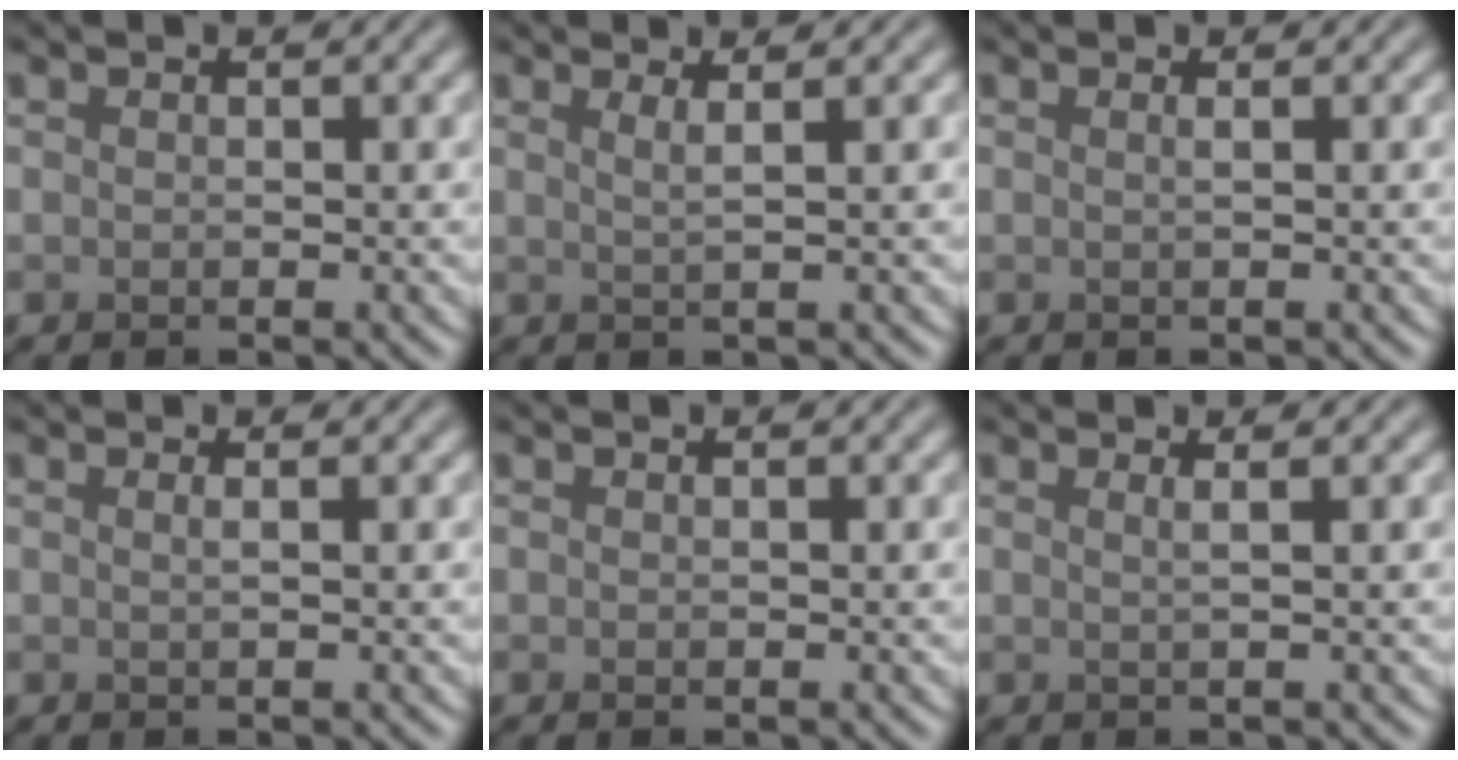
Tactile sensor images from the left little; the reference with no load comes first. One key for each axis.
{"total": 1.8, "fx": 0.8, "fy": 0.6, "fz": 1.5, "tx": -0.023, "ty": 0.004, "tz": 0.001}
{"total": 0.9, "fx": 0.2, "fy": 0.4, "fz": 0.8, "tx": -0.008, "ty": 0.001, "tz": -0.005}
{"total": 1.1, "fx": 0.3, "fy": 0.5, "fz": 1.0, "tx": -0.008, "ty": -0.002, "tz": -0.007}
{"total": 0.0}
{"total": 1.8, "fx": 0.7, "fy": 0.8, "fz": 1.5, "tx": -0.011, "ty": 0.000, "tz": -0.012}